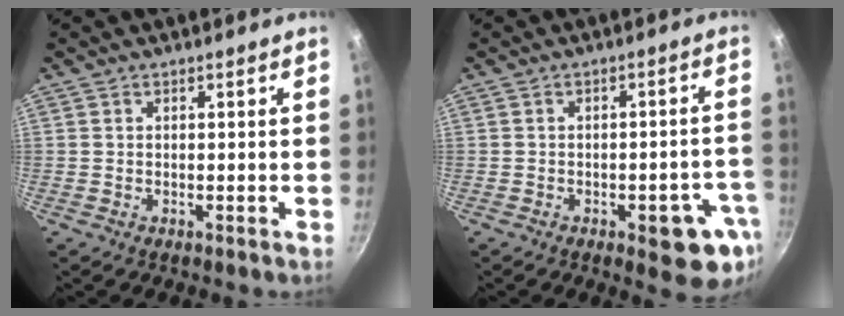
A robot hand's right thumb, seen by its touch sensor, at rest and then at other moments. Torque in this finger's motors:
{"motor_torque": [1.13, 1.00, 0.15, -0.31, 0.14]}